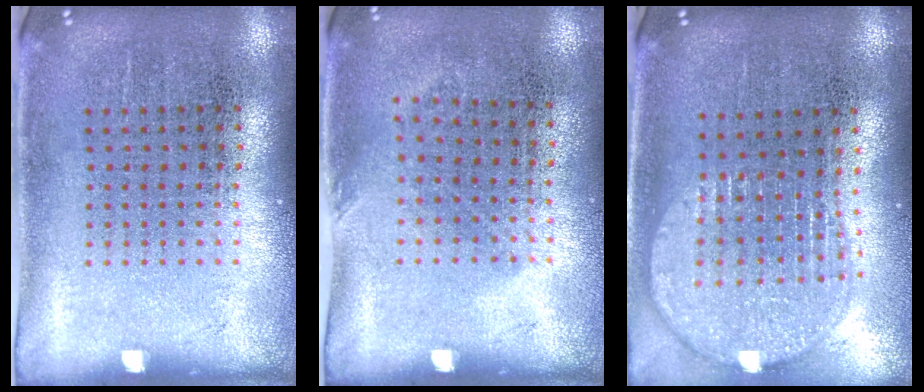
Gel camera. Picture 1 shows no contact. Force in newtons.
{"total": 0.9, "press": 0.7, "slide": 0.5}
{"total": 1.9, "press": 1.6, "slide": 1.1}